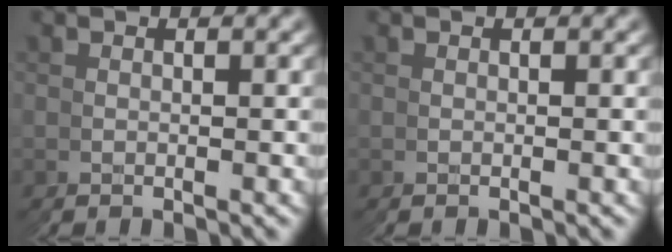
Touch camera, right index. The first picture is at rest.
{"total": 0.0}